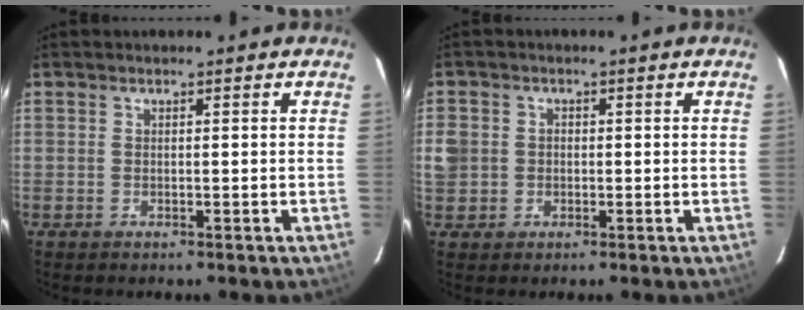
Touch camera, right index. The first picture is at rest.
{"total": 5.4, "force": [-0.8, 5.1, 1.8], "torque": [-0.052, 0.007, -0.011]}